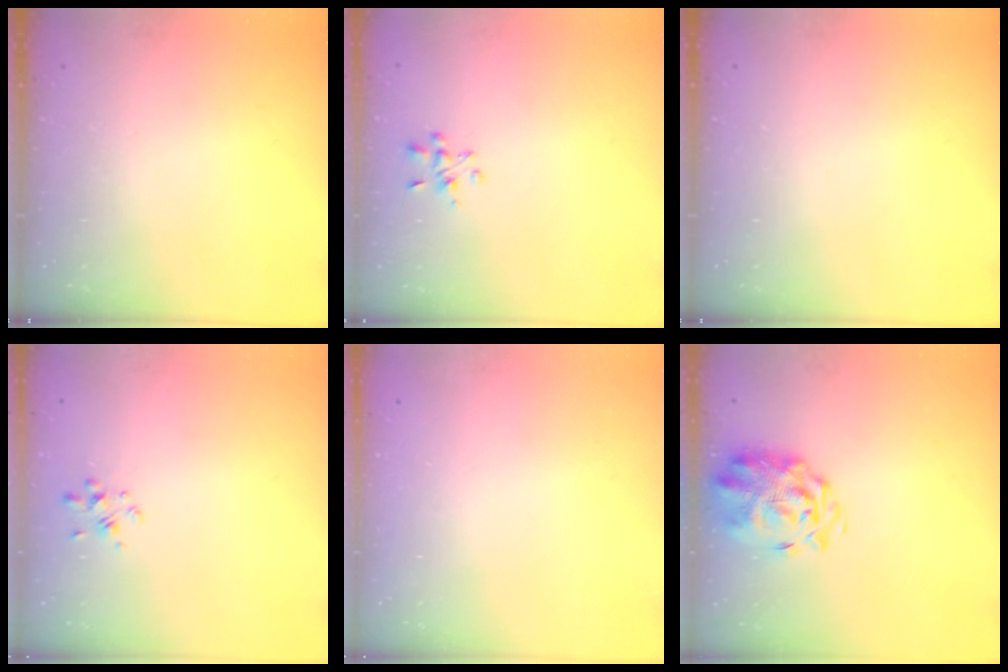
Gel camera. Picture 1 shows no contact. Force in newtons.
{"total": 3.4, "press": 3.2, "slide": 1.1}
{"total": 0.0}
{"total": 2.2, "press": 2.0, "slide": 0.9}
{"total": 1.8, "press": 1.8, "slide": 0.2}
{"total": 4.3, "press": 4.1, "slide": 1.3}